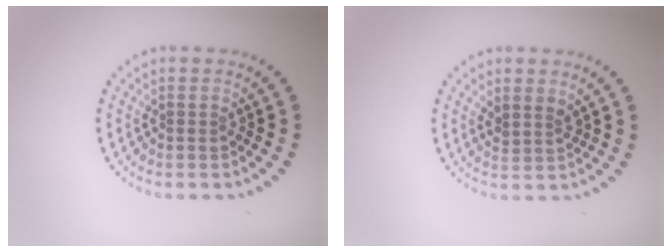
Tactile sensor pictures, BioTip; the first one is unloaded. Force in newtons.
{"total": 1.4, "press": 1.2, "slide": 0.8}